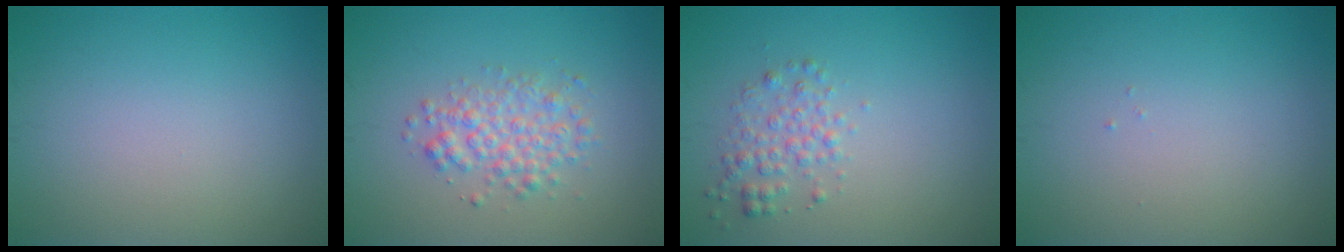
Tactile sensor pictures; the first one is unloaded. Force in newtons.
{"total": 3.0, "press": 3.0, "slide": 0.1}
{"total": 2.2, "press": 2.2, "slide": 0.1}
{"total": 0.0}